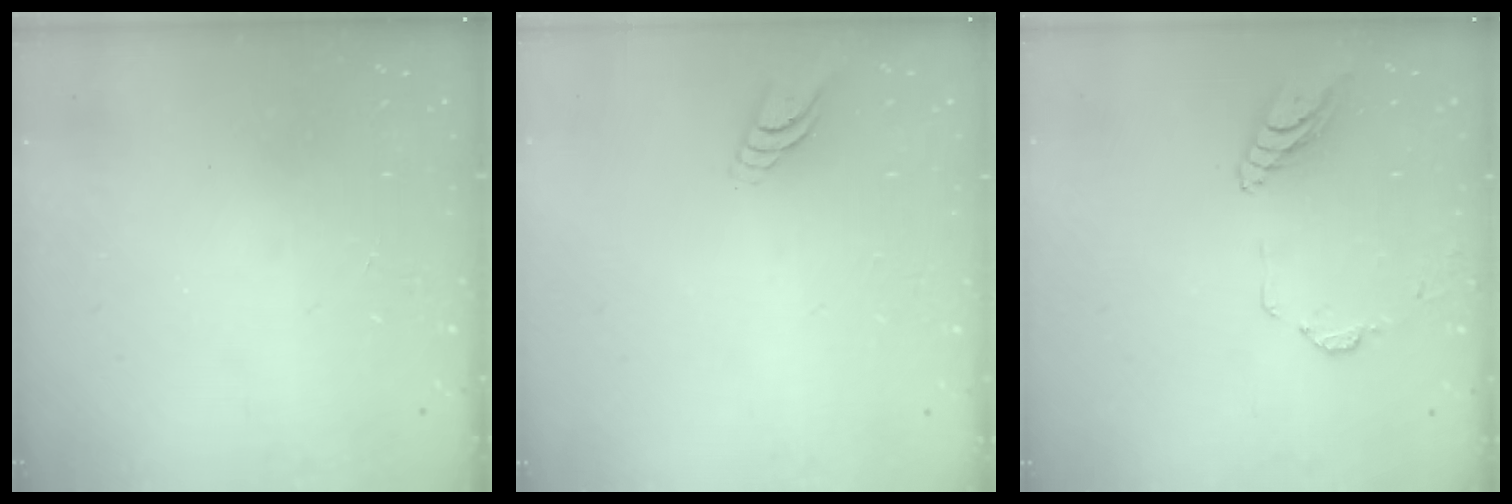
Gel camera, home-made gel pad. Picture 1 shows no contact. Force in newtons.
{"total": 5.6, "press": 5.6, "slide": 0.6}
{"total": 11.1, "press": 10.9, "slide": 1.6}